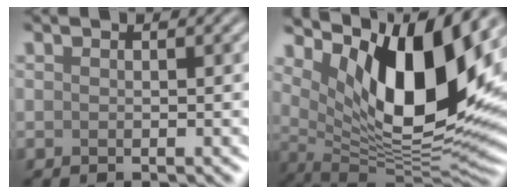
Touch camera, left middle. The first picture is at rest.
{"total": 13.4, "force": [5.0, 5.2, 11.3], "torque": [-0.178, -0.018, 0.099]}